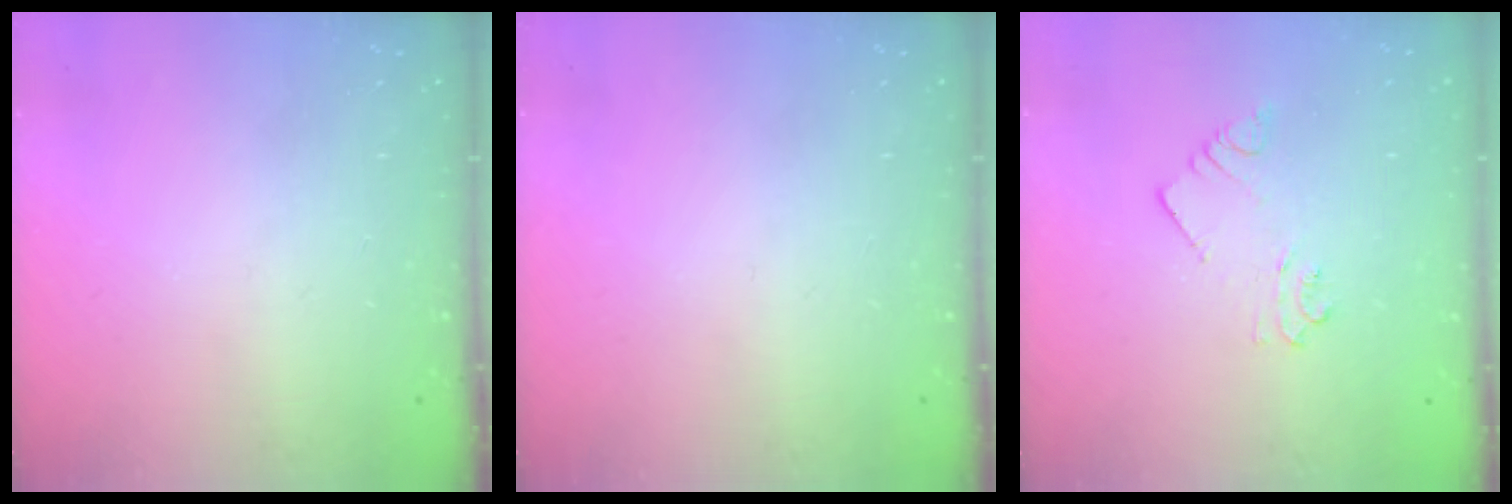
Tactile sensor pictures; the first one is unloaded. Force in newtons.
{"total": 0.0}
{"total": 3.2, "press": 3.2, "slide": 0.2}